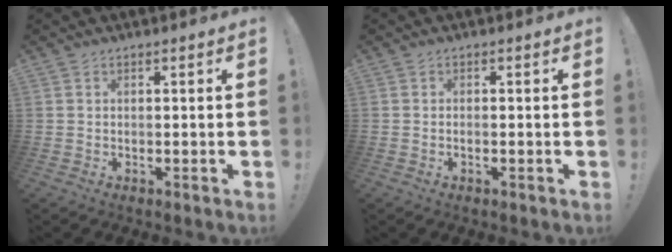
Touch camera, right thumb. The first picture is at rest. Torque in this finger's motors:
{"motor_torque": [-0.07, -0.27, -0.09, 0.17, -0.03]}